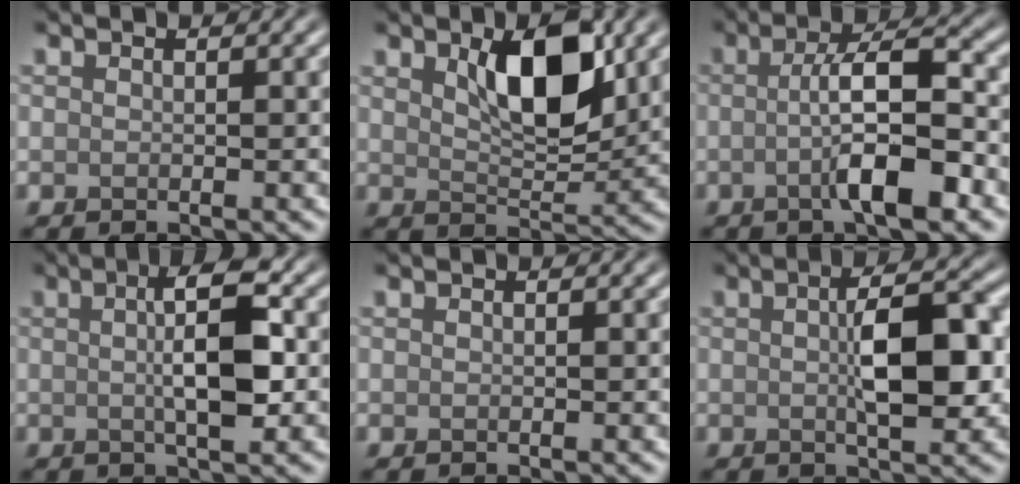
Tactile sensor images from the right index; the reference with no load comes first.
{"total": 5.7, "force": [2.2, 2.6, 4.6], "torque": [-0.080, -0.002, 0.037]}
{"total": 6.8, "force": [-1.5, 1.4, 6.4], "torque": [-0.103, 0.011, -0.032]}
{"total": 5.6, "force": [0.4, 1.3, 5.5], "torque": [-0.091, 0.008, 0.003]}
{"total": 0.0}
{"total": 6.2, "force": [0.2, 2.2, 5.7], "torque": [-0.094, 0.004, 0.004]}